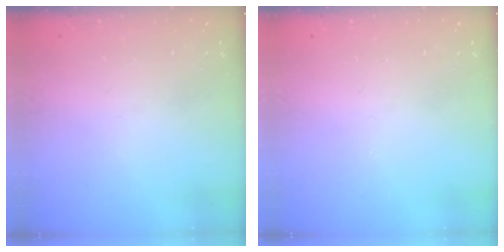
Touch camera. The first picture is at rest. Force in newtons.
{"total": 0.0}